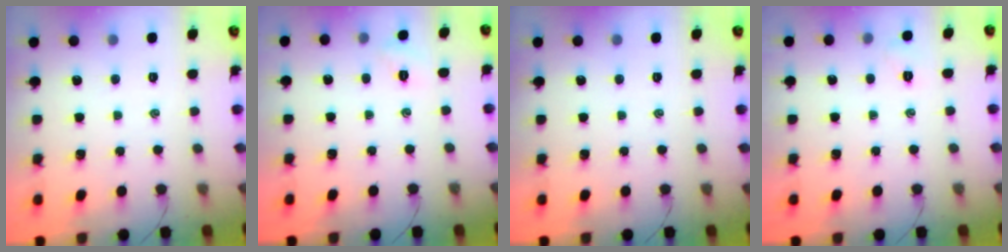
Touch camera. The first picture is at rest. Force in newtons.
{"total": 2.2, "press": 2.2, "slide": 0.6}
{"total": 0.0}
{"total": 4.6, "press": 4.4, "slide": 1.3}